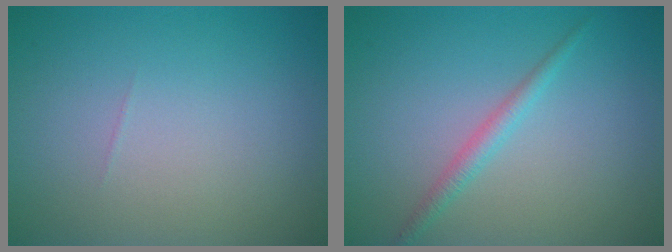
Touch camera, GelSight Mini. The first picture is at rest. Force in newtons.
{"total": 1.6, "press": 1.6, "slide": 0.1}